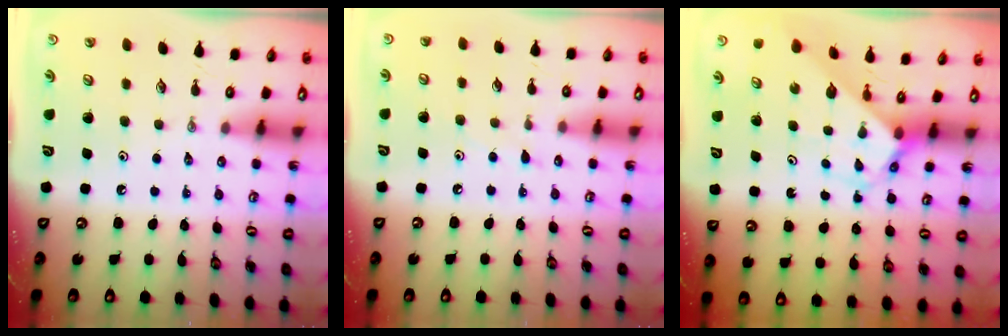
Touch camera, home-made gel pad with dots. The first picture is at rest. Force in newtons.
{"total": 4.3, "press": 4.2, "slide": 0.5}
{"total": 2.8, "press": 2.8, "slide": 0.2}